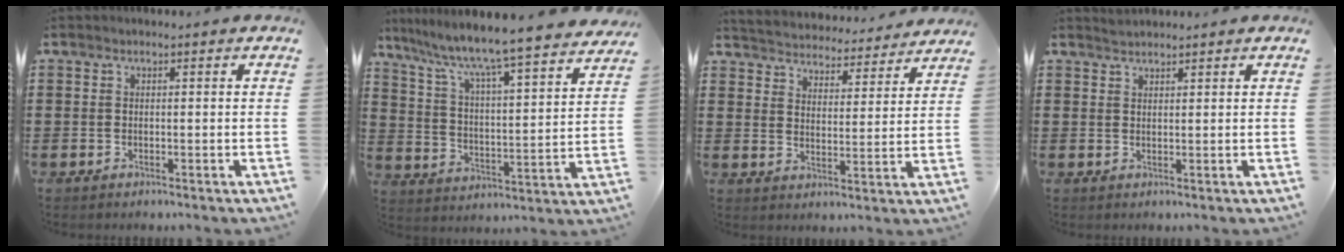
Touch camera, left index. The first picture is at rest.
{"total": 6.9, "force": [6.2, -0.6, 2.9], "torque": [-0.085, -0.059, 0.095]}
{"total": 4.4, "force": [4.3, -0.1, -0.4], "torque": [-0.020, -0.038, 0.072]}
{"total": 1.4, "force": [1.4, 0.0, 0.0], "torque": [-0.003, 0.000, 0.028]}